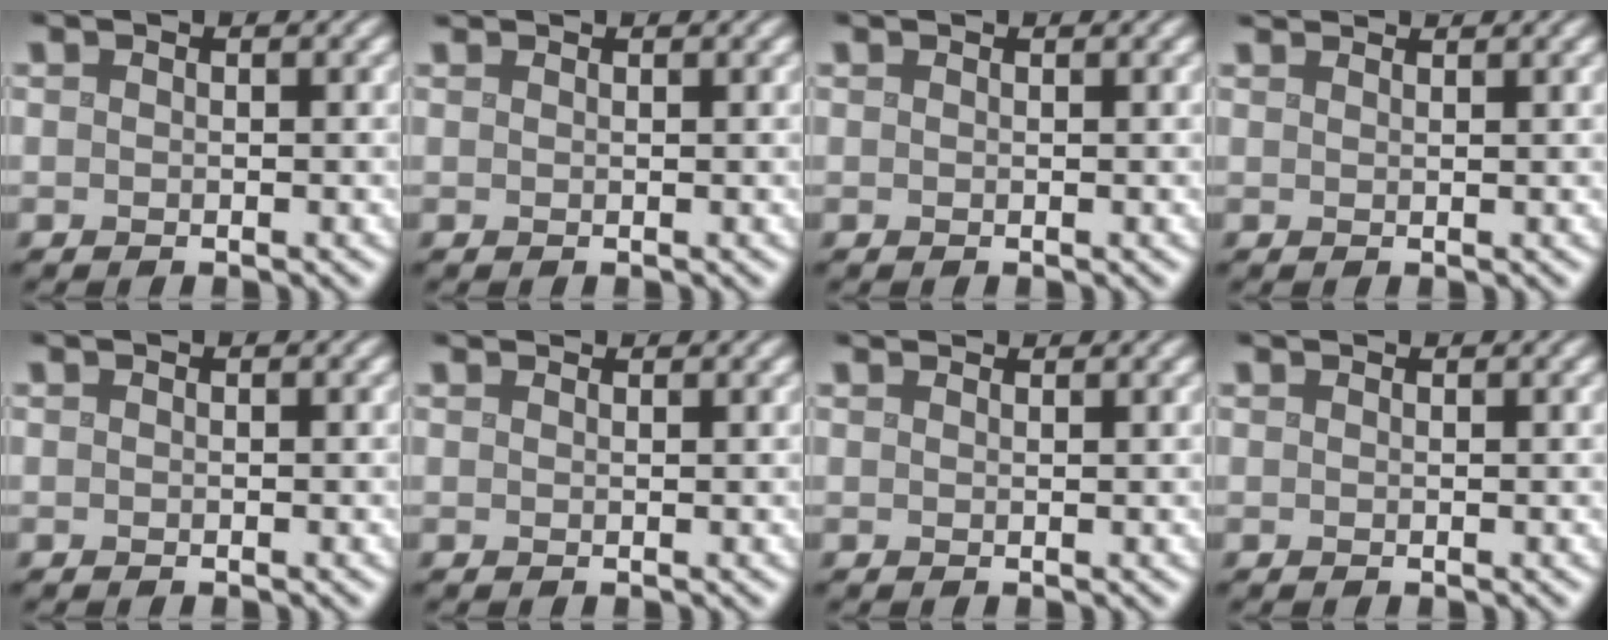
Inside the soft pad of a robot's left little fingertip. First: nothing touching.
{"total": 0.8, "force": [0.8, 0.0, 0.2], "torque": [-0.005, -0.002, 0.009]}
{"total": 0.6, "force": [0.6, 0.0, 0.1], "torque": [-0.005, -0.003, 0.005]}
{"total": 2.7, "force": [2.5, 0.4, 0.9], "torque": [-0.009, 0.002, 0.026]}
{"total": 0.0}
{"total": 2.0, "force": [1.9, 0.2, 0.5], "torque": [-0.018, 0.001, 0.020]}
{"total": 2.3, "force": [2.2, 0.3, 0.7], "torque": [-0.014, 0.000, 0.024]}
{"total": 0.9, "force": [0.9, 0.1, 0.2], "torque": [-0.008, -0.004, 0.009]}